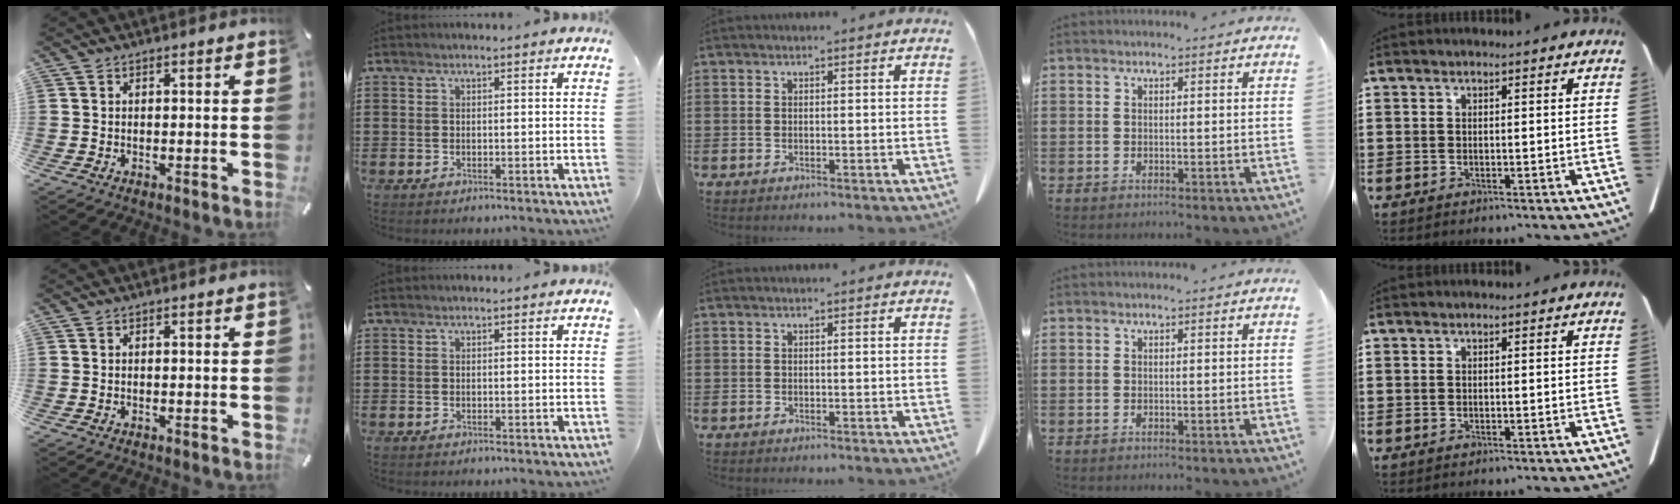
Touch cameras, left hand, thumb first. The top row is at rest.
{}